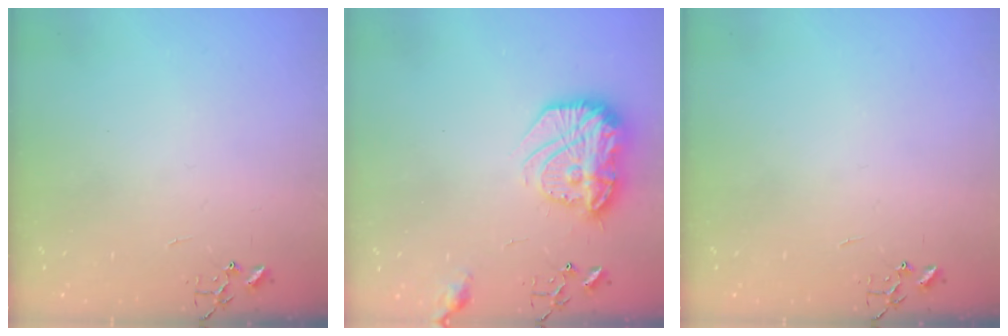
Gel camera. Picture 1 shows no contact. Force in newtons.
{"total": 18.4, "press": 18.3, "slide": 1.4}
{"total": 0.0}